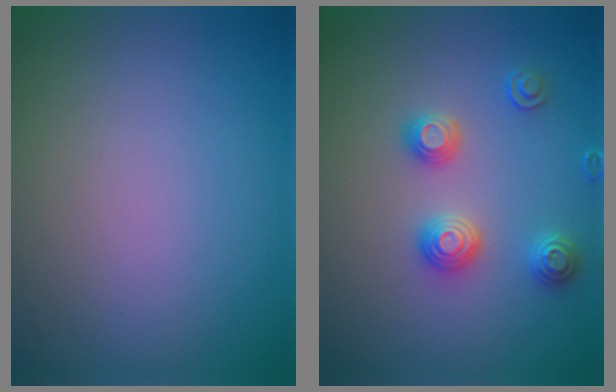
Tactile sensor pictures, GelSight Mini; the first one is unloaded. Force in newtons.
{"total": 2.8, "press": 2.8, "slide": 0.2}